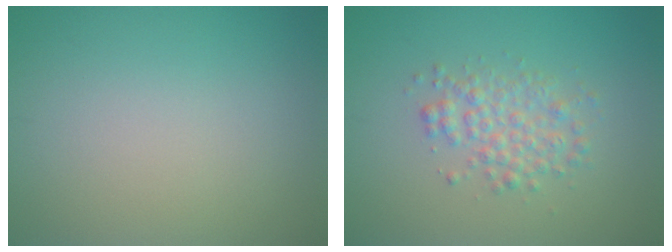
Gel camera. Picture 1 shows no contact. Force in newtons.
{"total": 2.8, "press": 2.8, "slide": 0.0}